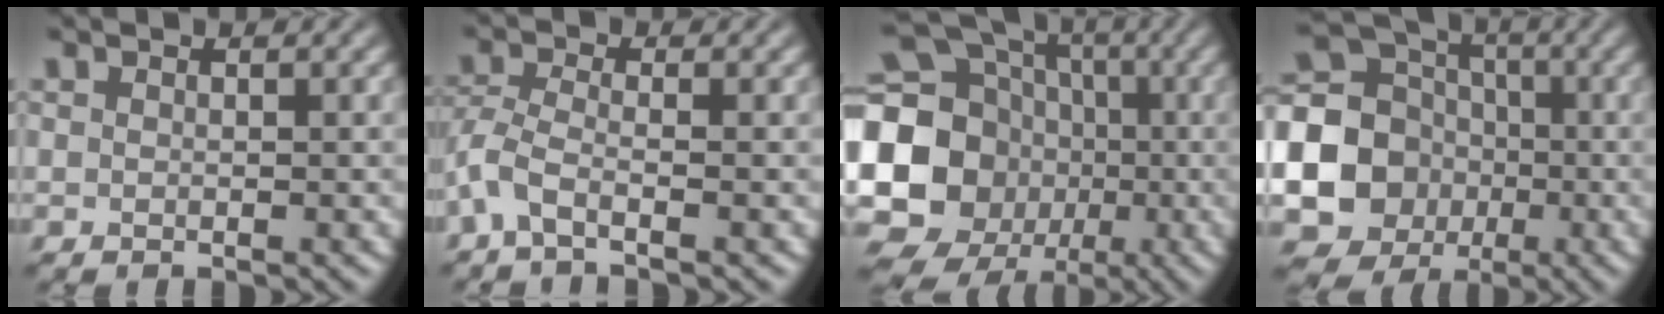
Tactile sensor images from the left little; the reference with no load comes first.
{"total": 2.9, "force": [-1.8, 0.6, 2.1], "torque": [-0.054, -0.009, -0.053]}
{"total": 17.0, "force": [-1.7, 15.4, 7.0], "torque": [-0.172, -0.003, -0.058]}
{"total": 17.0, "force": [-3.5, 15.9, 4.8], "torque": [-0.129, -0.015, -0.094]}